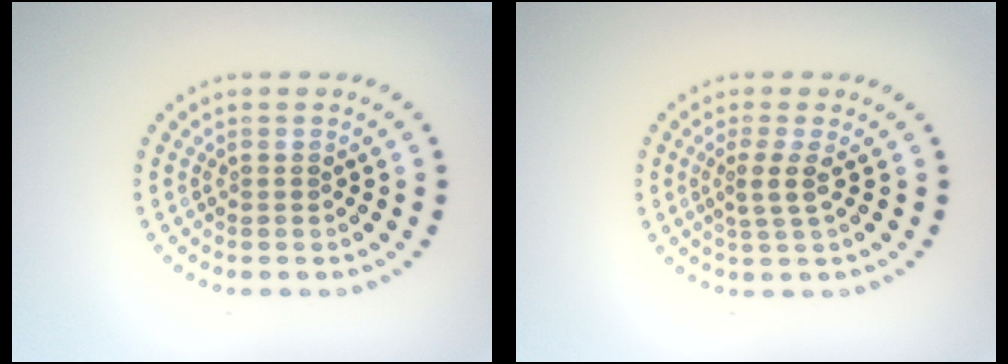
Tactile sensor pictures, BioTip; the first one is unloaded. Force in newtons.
{"total": 2.0, "press": 1.5, "slide": 1.3}